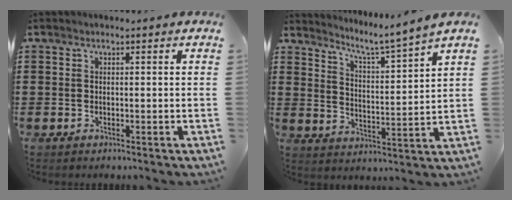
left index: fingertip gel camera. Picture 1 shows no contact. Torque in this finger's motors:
{"motor_torque": [0.52, -0.49, 0.11, 0.01]}